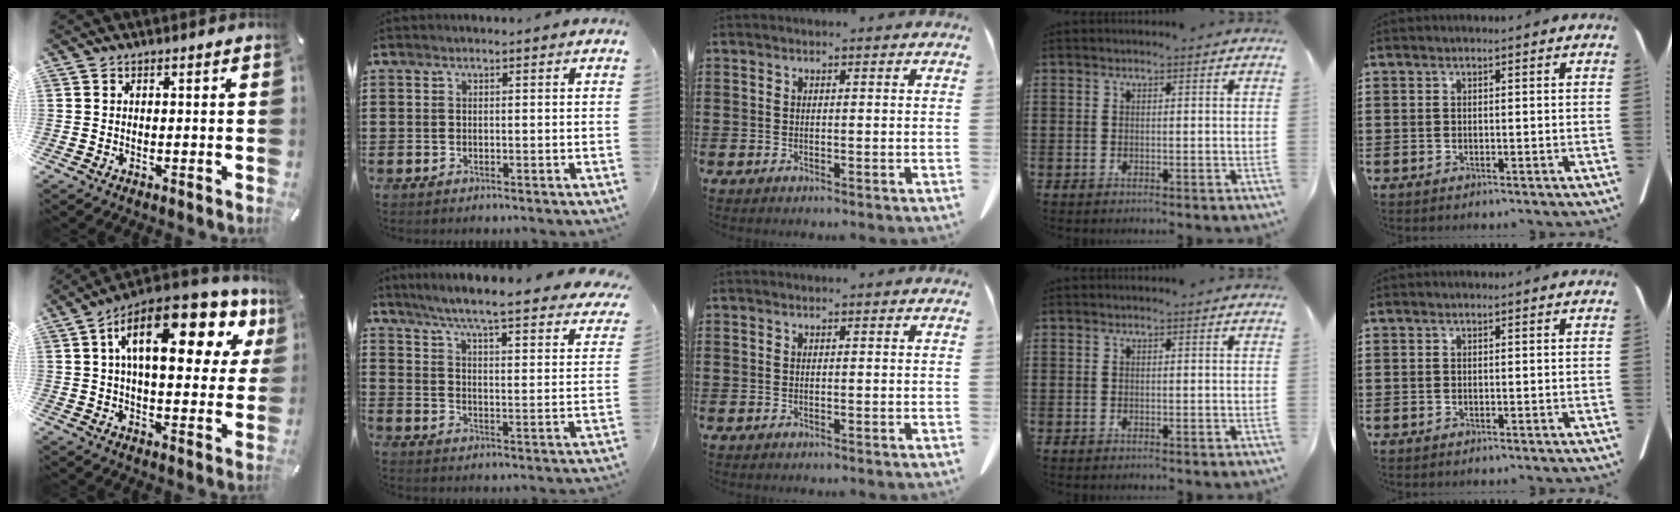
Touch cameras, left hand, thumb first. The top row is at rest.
{"thumb": {"total": 20.9, "force": [8.9, 9.0, 16.7], "torque": [-0.267, -0.036, 0.143]}, "index": {"total": 5.6, "force": [4.6, -0.8, 3.1], "torque": [-0.083, -0.046, 0.068]}}